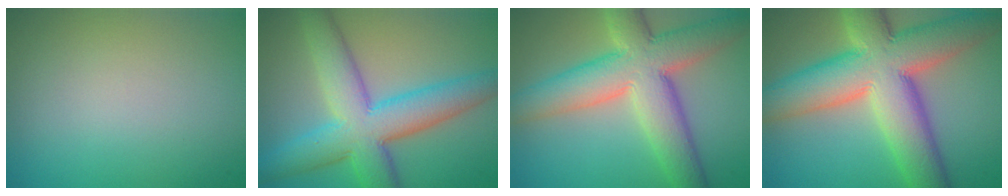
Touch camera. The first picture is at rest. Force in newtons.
{"total": 9.4, "press": 9.4, "slide": 0.3}
{"total": 9.8, "press": 9.7, "slide": 0.7}
{"total": 13.2, "press": 13.1, "slide": 0.9}